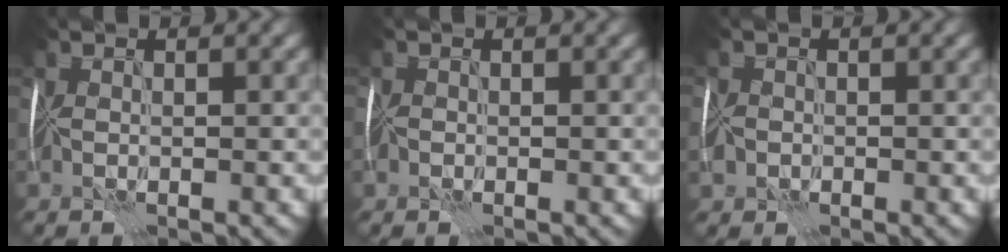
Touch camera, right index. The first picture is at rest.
{"total": 1.4, "force": [-0.4, 1.2, 0.5], "torque": [-0.004, 0.005, -0.009]}
{"total": 3.3, "force": [-1.7, 2.7, 1.0], "torque": [-0.032, 0.000, -0.026]}